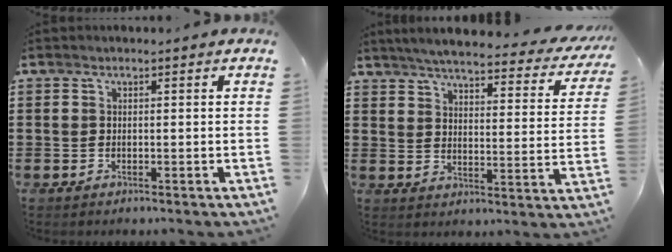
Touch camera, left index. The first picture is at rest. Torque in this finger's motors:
{"motor_torque": [1.60, -0.49, 0.76, 0.16]}